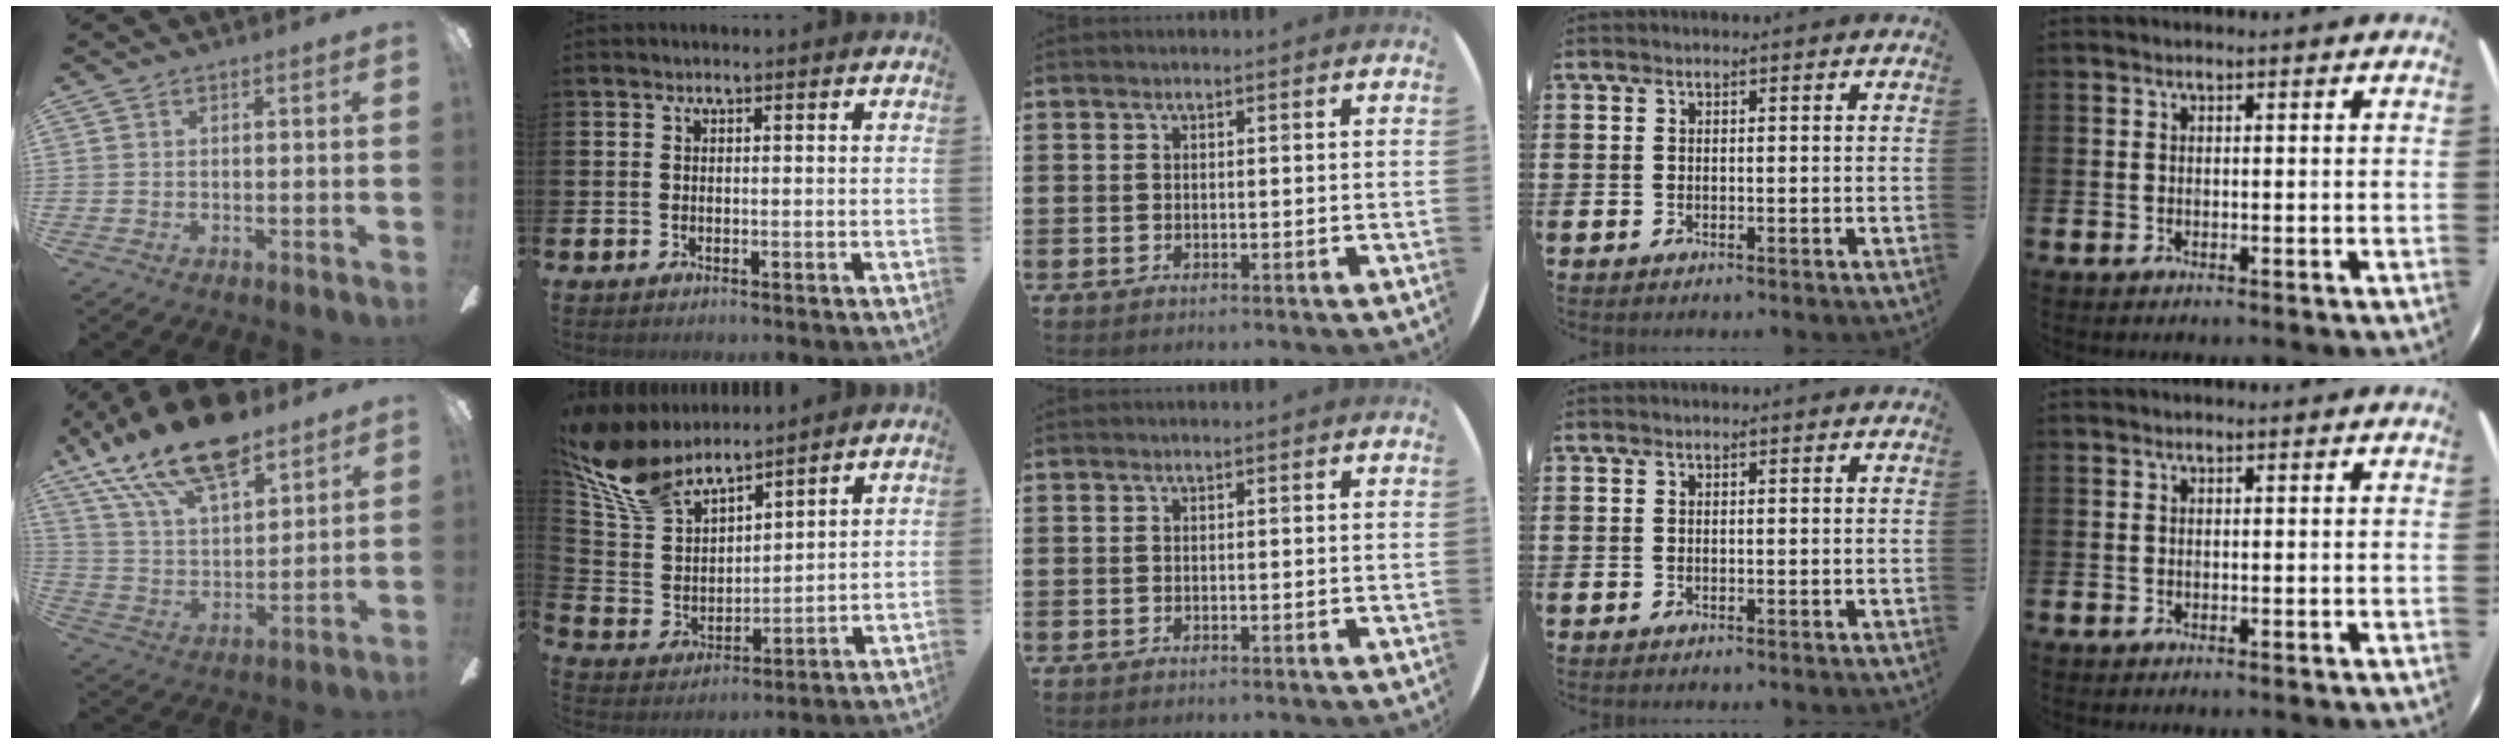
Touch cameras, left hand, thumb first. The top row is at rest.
{"thumb": {"total": 20.1, "force": [14.0, 7.8, 12.1], "torque": [-0.229, -0.075, 0.244]}, "index": {"total": 9.5, "force": [8.3, 3.5, 3.1], "torque": [-0.109, -0.043, 0.153]}}